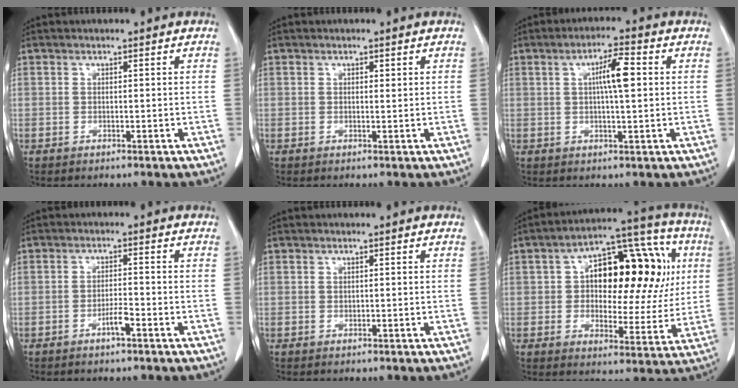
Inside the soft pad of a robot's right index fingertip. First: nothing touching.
{"total": 0.6, "force": [0.3, 0.2, 0.5], "torque": [-0.008, -0.001, 0.005]}
{"total": 5.6, "force": [1.0, 0.7, 5.5], "torque": [-0.096, 0.009, 0.016]}
{"total": 2.5, "force": [-1.4, 0.3, 2.0], "torque": [-0.036, 0.001, -0.027]}
{"total": 0.0}
{"total": 18.9, "force": [3.7, 9.3, 16.0], "torque": [-0.216, 0.052, 0.053]}